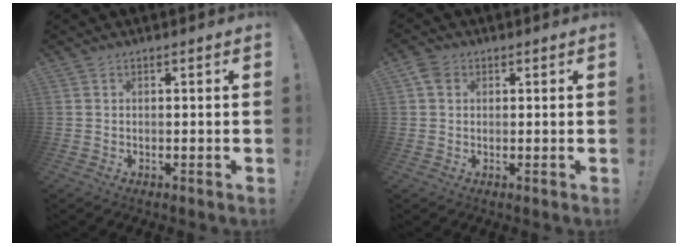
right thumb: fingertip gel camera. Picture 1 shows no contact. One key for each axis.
{"total": 3.7, "fx": 1.3, "fy": 2.9, "fz": 1.8, "tx": -0.030, "ty": 0.003, "tz": 0.027}